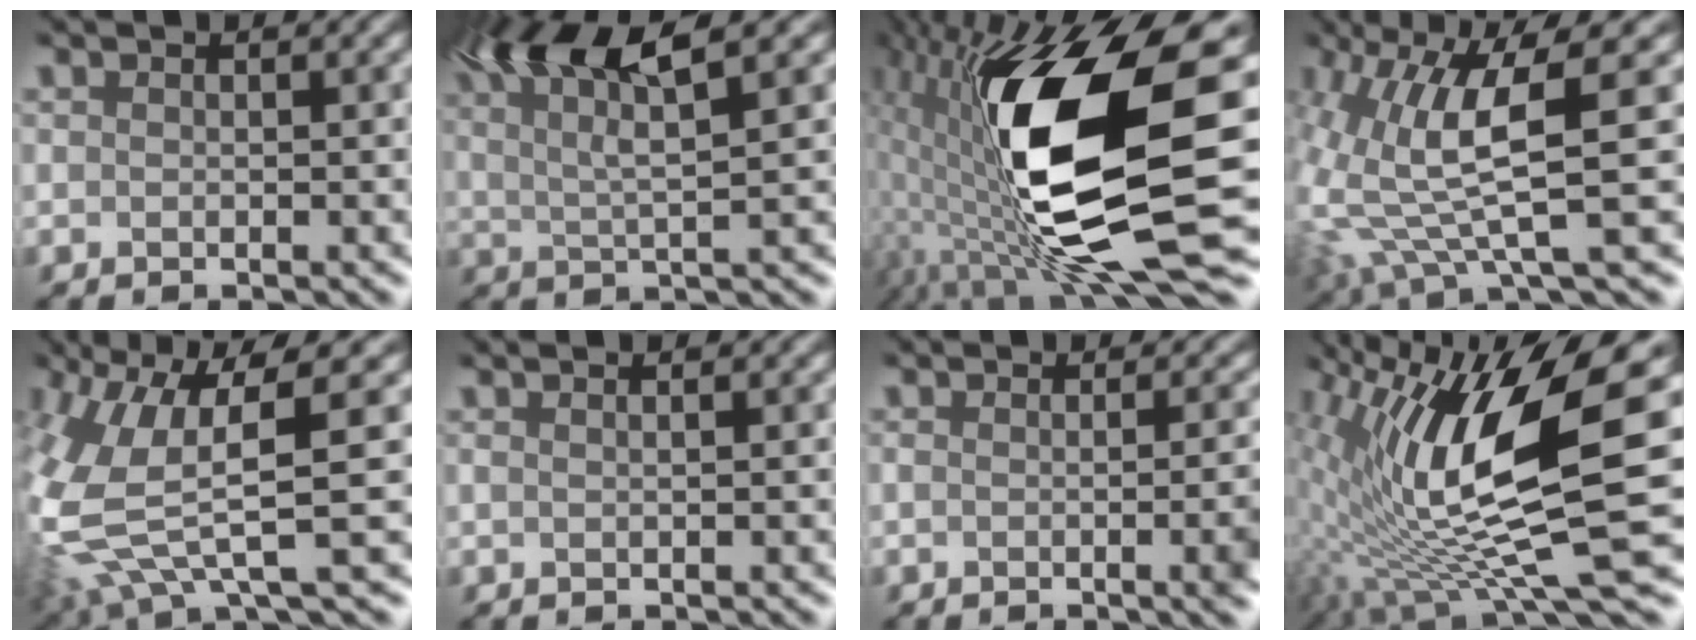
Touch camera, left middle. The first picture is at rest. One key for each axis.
{"total": 6.8, "fx": 4.1, "fy": 0.7, "fz": 5.4, "tx": -0.112, "ty": 0.022, "tz": 0.090}
{"total": 13.8, "fx": 0.4, "fy": 5.3, "fz": 12.7, "tx": -0.261, "ty": -0.021, "tz": 0.026}
{"total": 6.4, "fx": 1.4, "fy": 1.0, "fz": 6.2, "tx": -0.164, "ty": -0.014, "tz": 0.046}
{"total": 7.8, "fx": 0.3, "fy": 1.6, "fz": 7.6, "tx": -0.201, "ty": -0.012, "tz": 0.027}
{"total": 2.0, "fx": 1.1, "fy": 1.0, "fz": 1.4, "tx": 0.000, "ty": 0.022, "tz": -0.006}
{"total": 5.1, "fx": -0.8, "fy": 1.7, "fz": 4.7, "tx": -0.024, "ty": 0.006, "tz": -0.004}
{"total": 11.2, "fx": 1.2, "fy": 2.8, "fz": 10.8, "tx": -0.234, "ty": -0.019, "tz": 0.043}